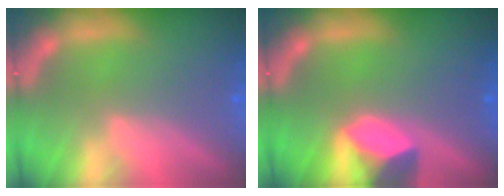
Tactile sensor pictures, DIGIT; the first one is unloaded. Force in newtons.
{"total": 4.9}